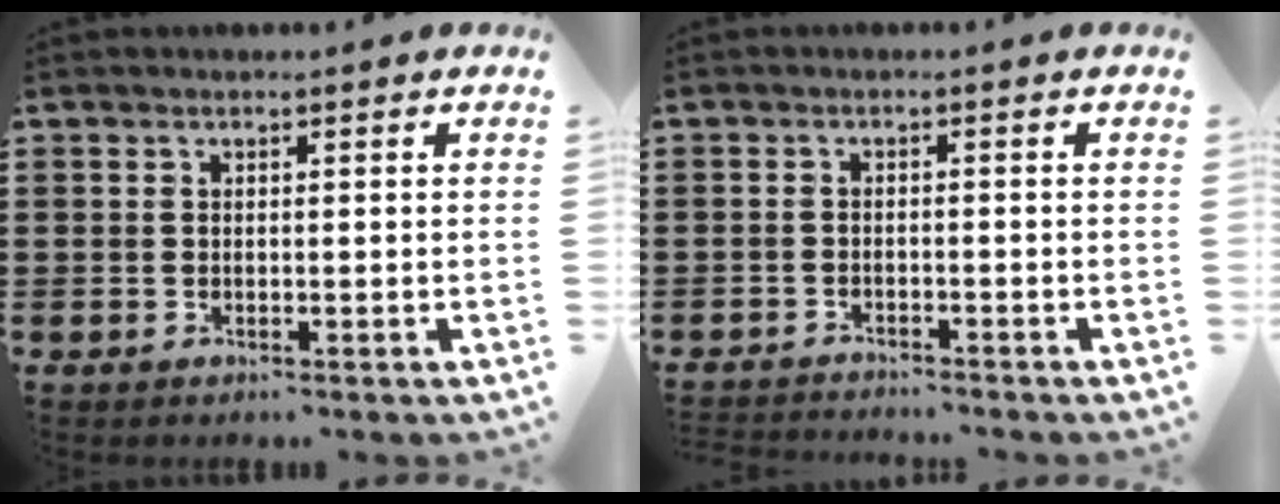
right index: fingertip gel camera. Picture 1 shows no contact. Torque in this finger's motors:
{"motor_torque": [-1.32, 0.82, -1.05, -0.08]}